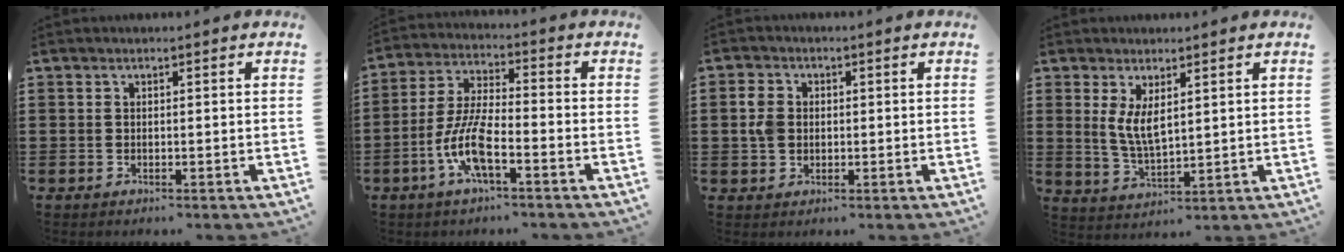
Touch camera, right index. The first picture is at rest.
{"total": 8.6, "force": [-3.8, 2.1, 7.4], "torque": [-0.174, -0.013, -0.078]}
{"total": 3.5, "force": [0.2, 2.8, 2.1], "torque": [-0.056, 0.009, 0.000]}
{"total": 4.8, "force": [1.6, 2.0, 4.1], "torque": [-0.090, -0.001, 0.029]}